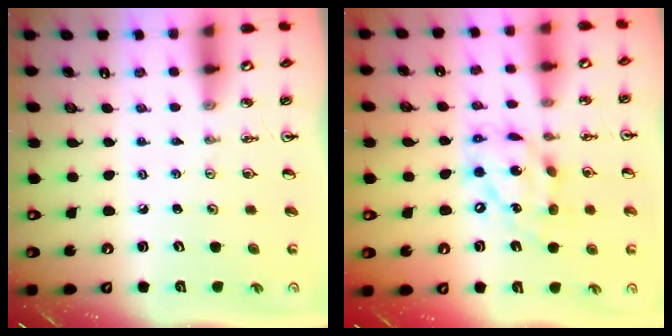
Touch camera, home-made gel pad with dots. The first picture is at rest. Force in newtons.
{"total": 16.1, "press": 16.0, "slide": 1.8}